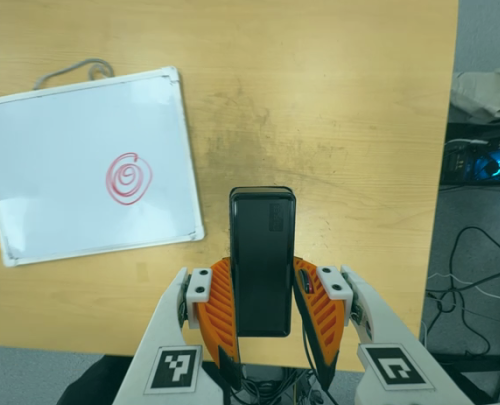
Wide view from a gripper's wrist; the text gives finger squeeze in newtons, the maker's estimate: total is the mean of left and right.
{"total": 3.3, "left": 1.8, "right": 4.8}